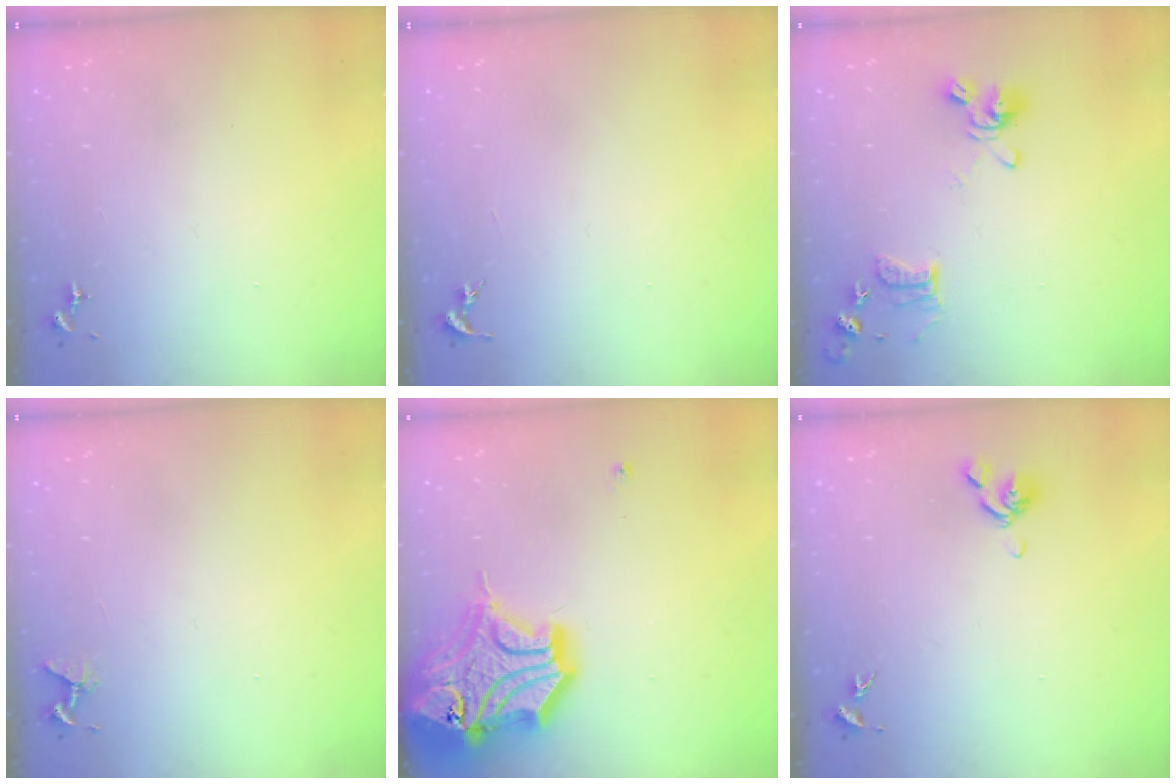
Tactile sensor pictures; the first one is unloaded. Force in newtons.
{"total": 0.0}
{"total": 11.9, "press": 11.8, "slide": 1.3}
{"total": 4.2, "press": 4.2, "slide": 0.4}
{"total": 23.5, "press": 23.3, "slide": 3.4}
{"total": 6.8, "press": 6.7, "slide": 0.9}